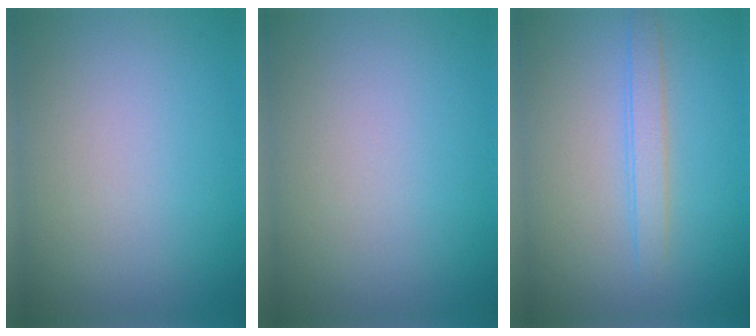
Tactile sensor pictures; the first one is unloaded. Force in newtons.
{"total": 0.0}
{"total": 1.9, "press": 1.9, "slide": 0.2}